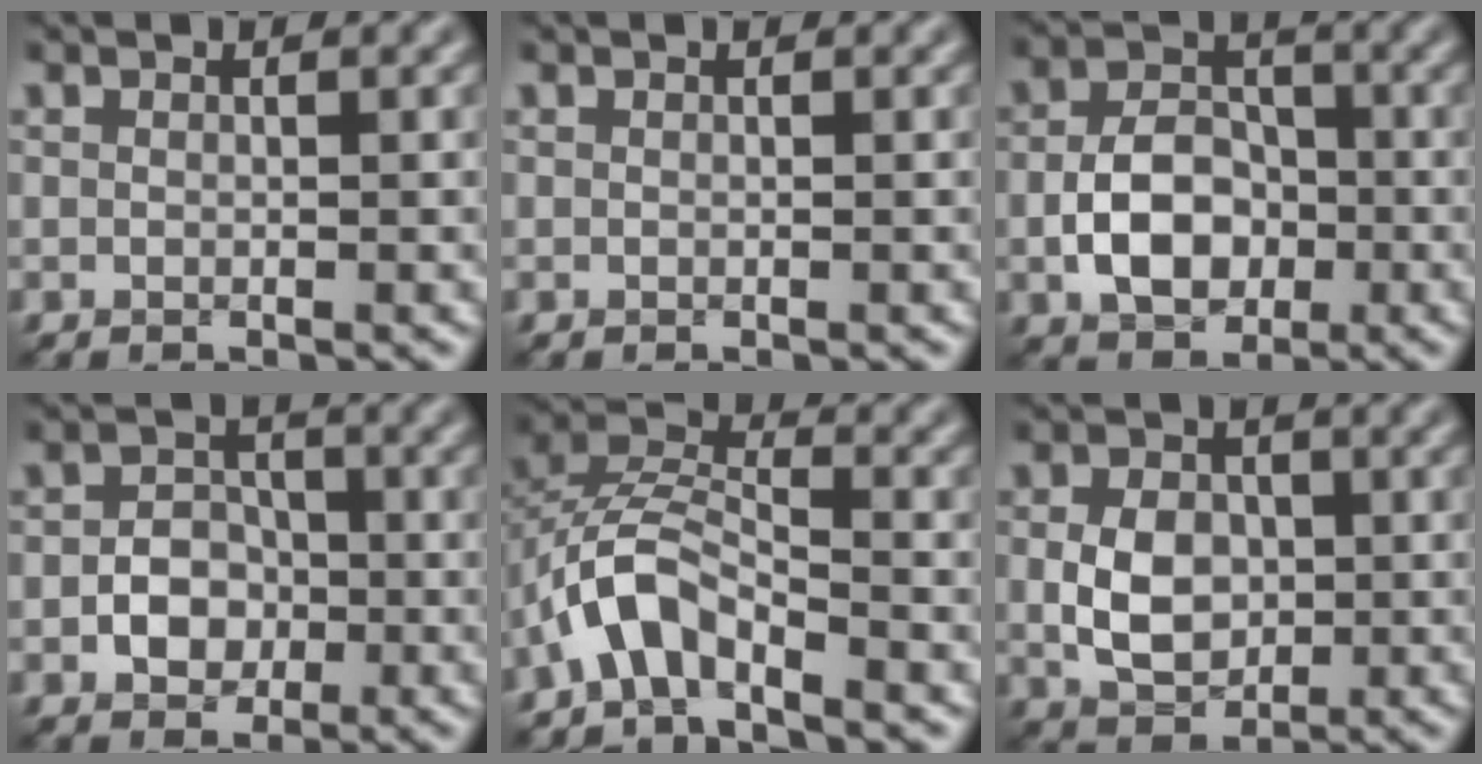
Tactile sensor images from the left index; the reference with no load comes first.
{"total": 0.0}
{"total": 5.6, "force": [-1.6, 3.9, 3.8], "torque": [-0.067, 0.002, -0.031]}
{"total": 3.4, "force": [-1.2, 2.6, 1.9], "torque": [-0.025, 0.002, -0.023]}
{"total": 4.7, "force": [-3.1, 1.8, 3.0], "torque": [-0.060, 0.018, -0.068]}
{"total": 4.6, "force": [-0.3, 3.4, 3.1], "torque": [-0.064, -0.004, -0.006]}